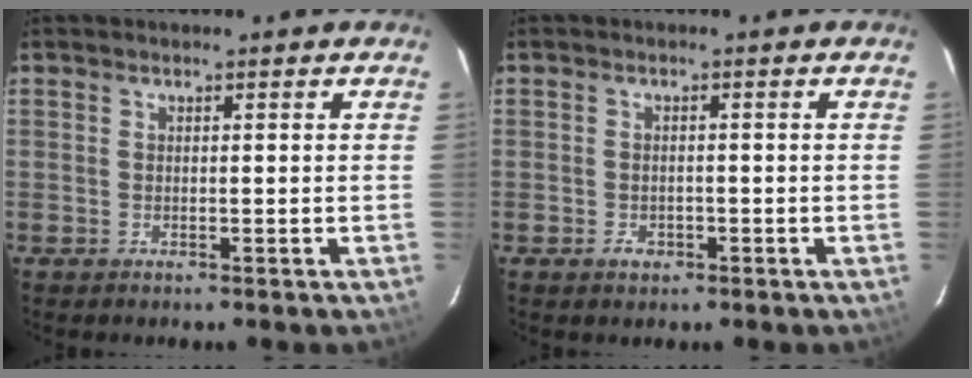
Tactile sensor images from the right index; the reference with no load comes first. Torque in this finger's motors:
{"motor_torque": [0.04, 0.01, 0.05, 0.01]}